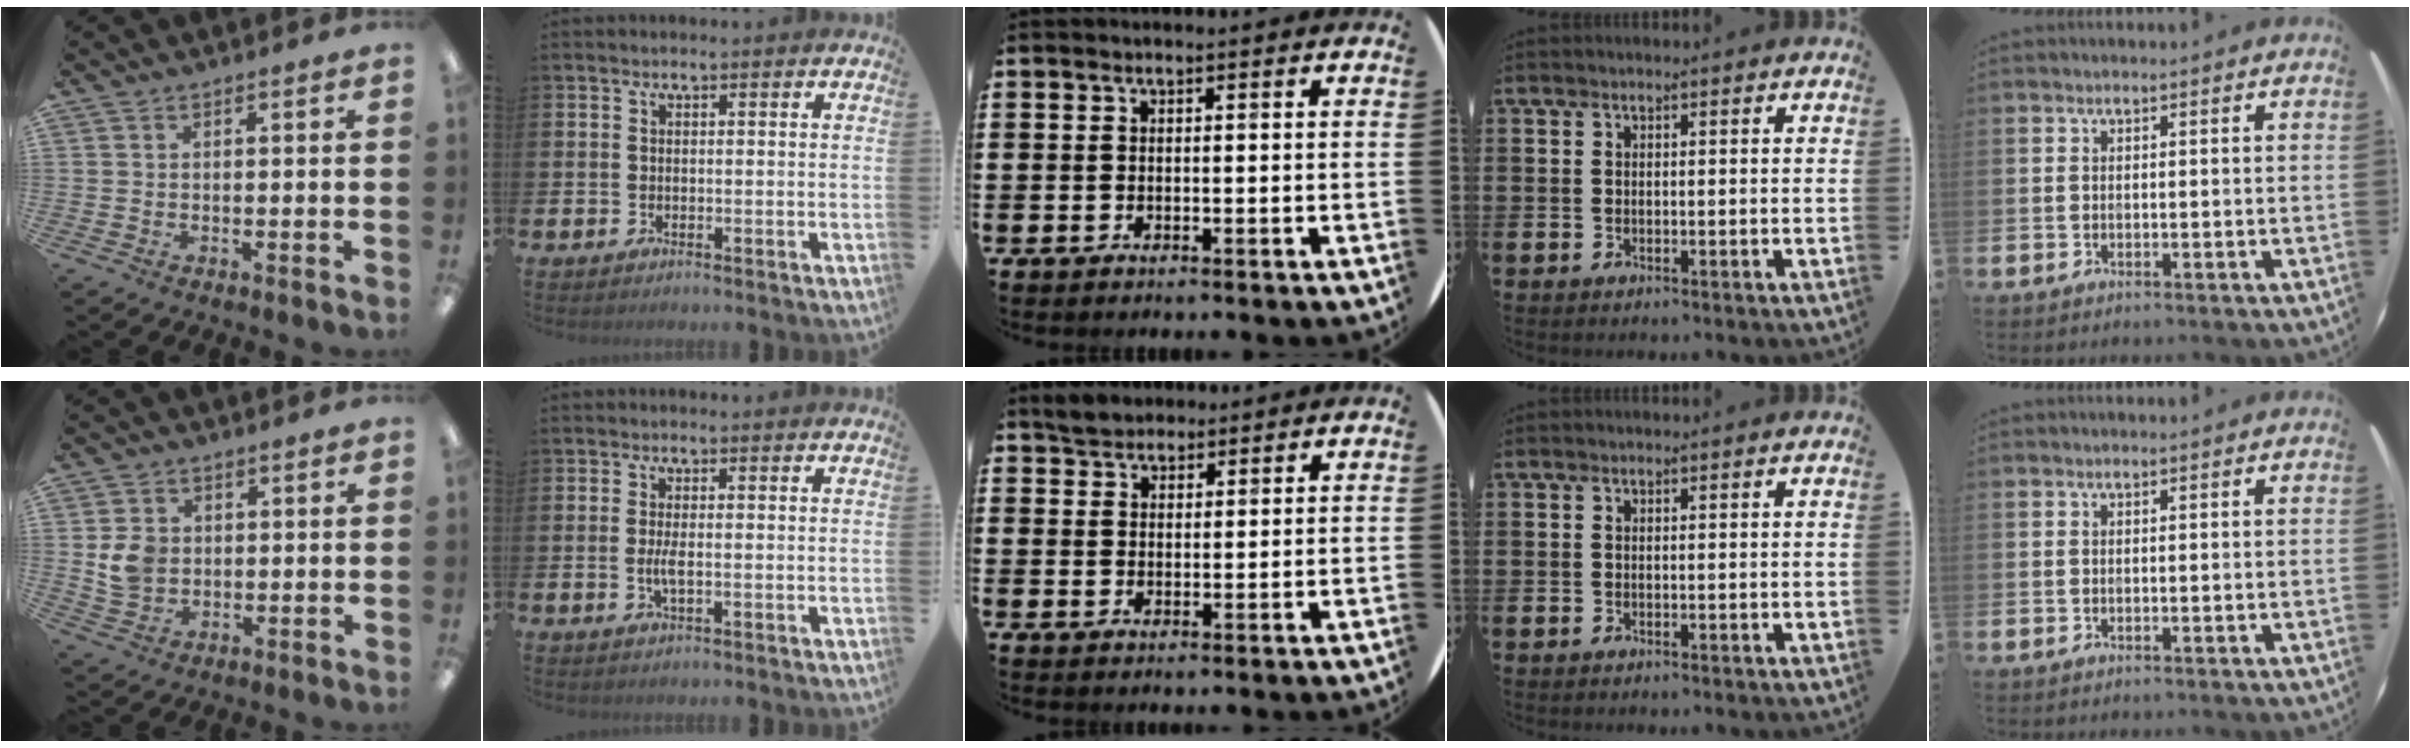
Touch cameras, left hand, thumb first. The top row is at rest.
{"thumb": {"total": 6.0, "force": [0.9, 5.2, 2.8], "torque": [-0.043, 0.008, 0.020]}, "index": {"total": 1.8, "force": [-0.2, 0.3, 1.8], "torque": [-0.037, 0.000, -0.003]}, "middle": {"total": 2.9, "force": [2.7, 1.2, 0.1], "torque": [0.000, 0.004, 0.051]}}